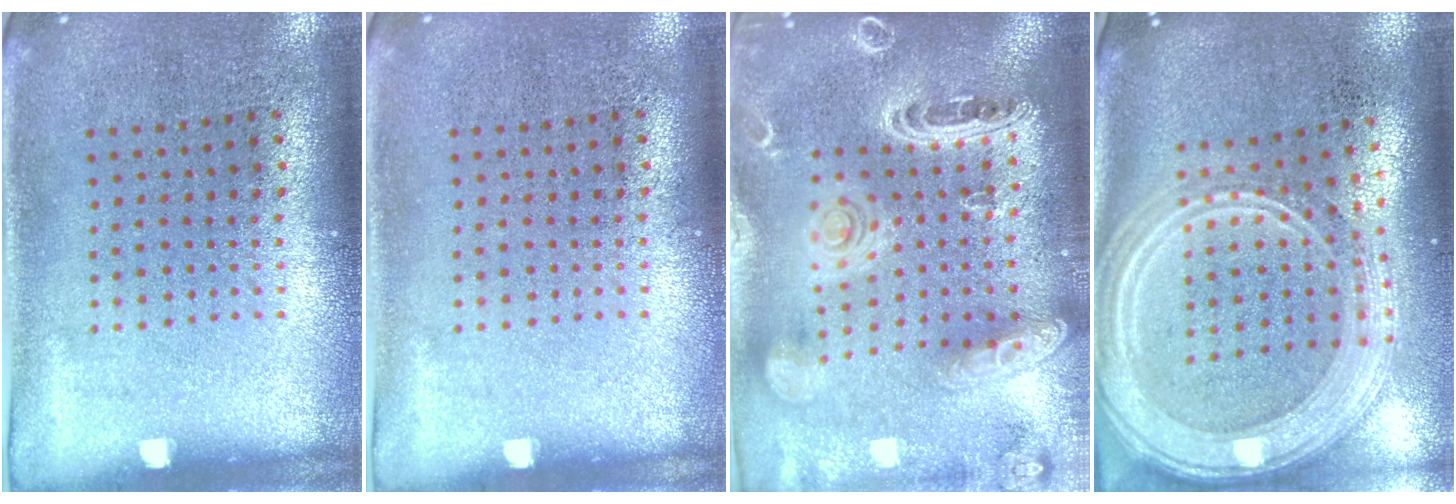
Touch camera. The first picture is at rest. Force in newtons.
{"total": 0.0}
{"total": 3.3, "press": 2.7, "slide": 1.9}
{"total": 3.1, "press": 2.5, "slide": 1.8}